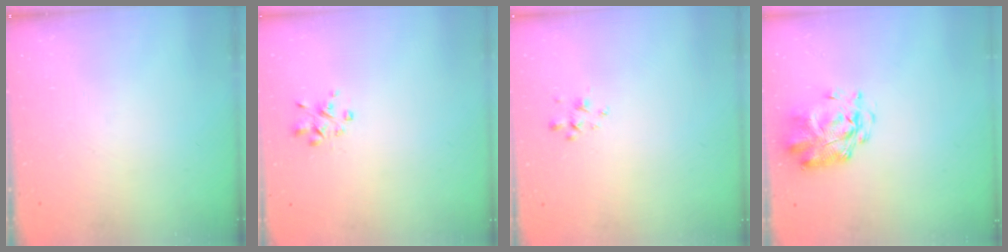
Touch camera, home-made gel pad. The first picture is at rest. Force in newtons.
{"total": 2.5, "press": 2.5, "slide": 0.6}
{"total": 1.4, "press": 1.3, "slide": 0.6}
{"total": 2.9, "press": 2.8, "slide": 0.7}